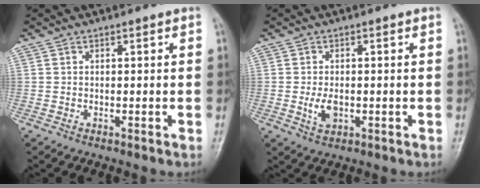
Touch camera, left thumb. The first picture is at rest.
{"total": 3.4, "force": [-0.5, 2.1, 2.7], "torque": [-0.049, -0.005, -0.006]}